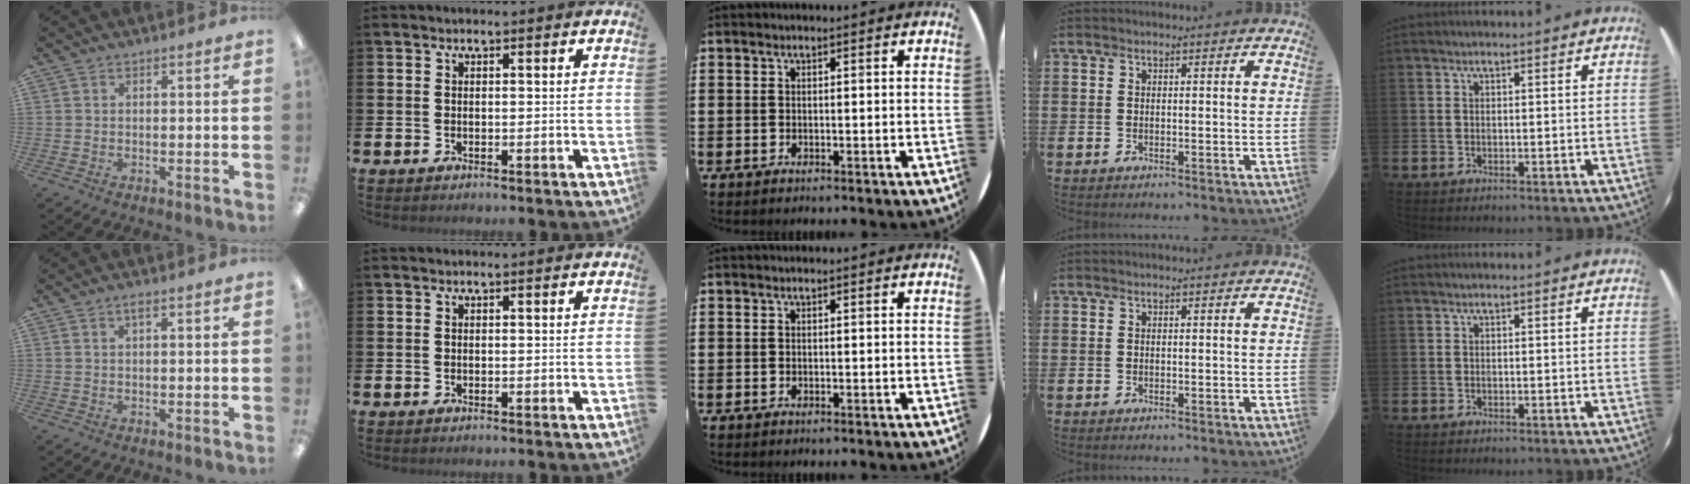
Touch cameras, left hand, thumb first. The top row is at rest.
{"thumb": {"total": 1.7, "force": [0.8, 0.4, 1.5], "torque": [-0.031, 0.004, 0.012]}}